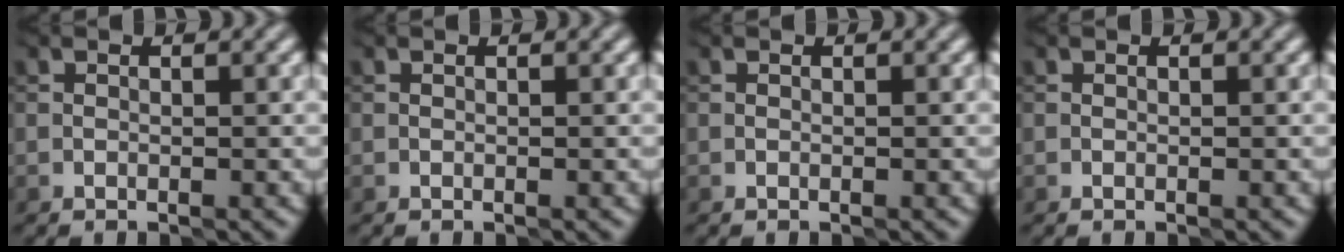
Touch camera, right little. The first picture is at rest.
{"total": 0.0}
{"total": 0.0}
{"total": 0.0}